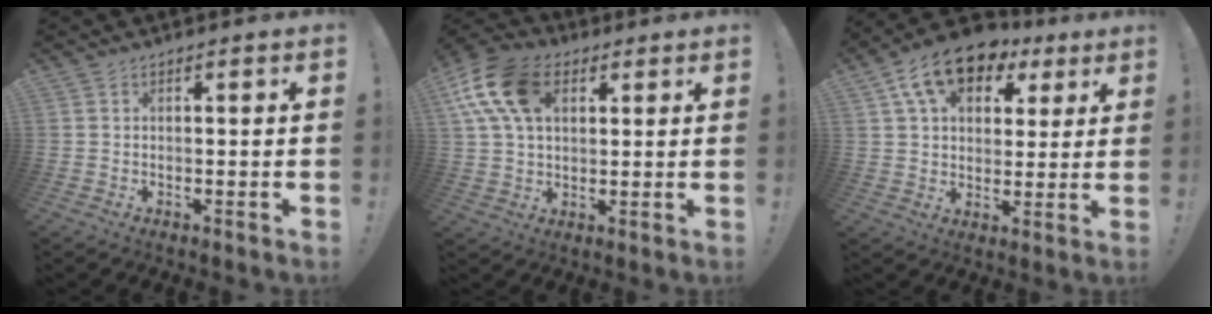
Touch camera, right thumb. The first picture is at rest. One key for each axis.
{"total": 16.9, "fx": 6.0, "fy": 11.1, "fz": 11.3, "tx": -0.215, "ty": -0.009, "tz": 0.114}
{"total": 14.6, "fx": 7.6, "fy": 9.3, "fz": 8.2, "tx": -0.138, "ty": -0.030, "tz": 0.142}